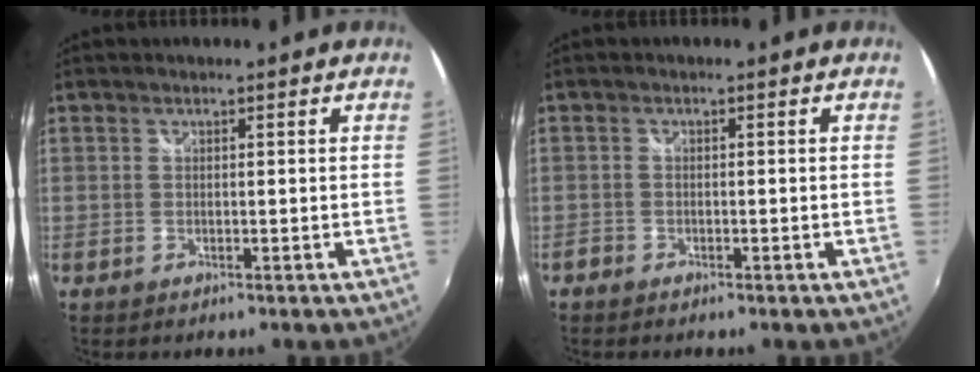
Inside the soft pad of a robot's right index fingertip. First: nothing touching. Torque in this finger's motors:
{"motor_torque": [0.10, -0.24, -0.02, 0.01]}